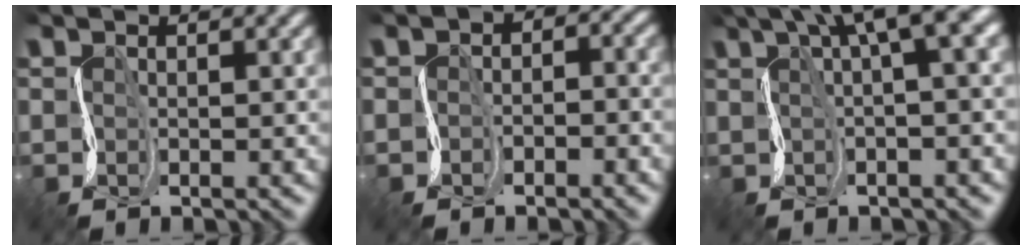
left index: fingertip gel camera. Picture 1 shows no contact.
{"total": 2.5, "force": [-1.0, 1.7, 1.6], "torque": [-0.013, 0.005, -0.022]}
{"total": 8.3, "force": [3.8, 2.0, 7.0], "torque": [-0.082, 0.026, 0.063]}